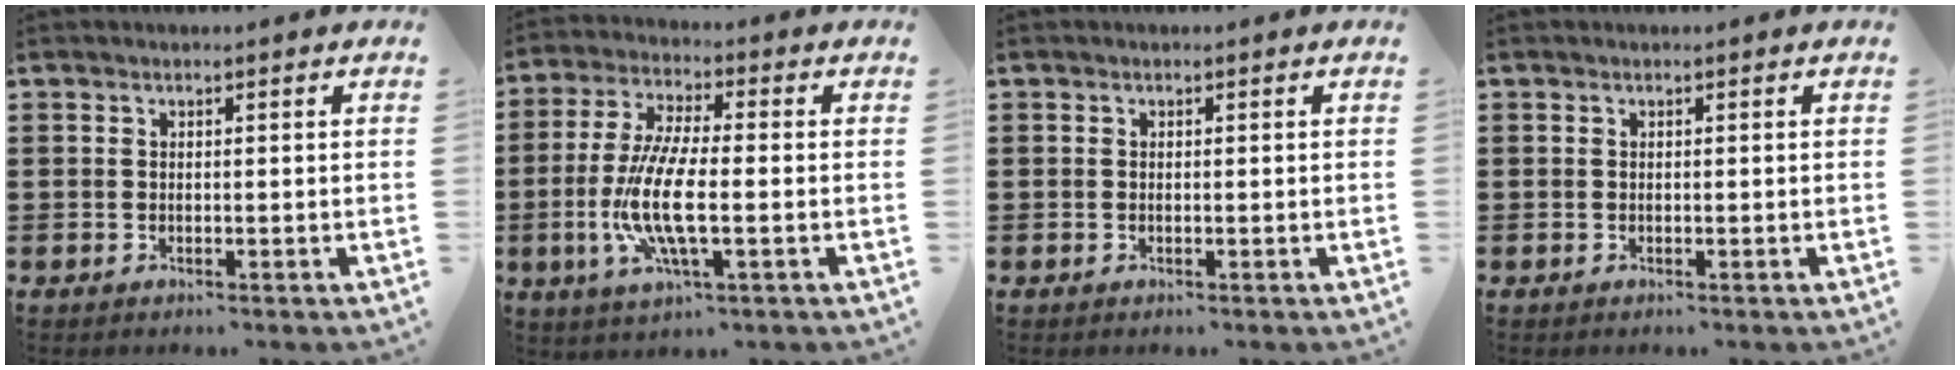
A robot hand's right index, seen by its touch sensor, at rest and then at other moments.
{"total": 10.3, "force": [-2.4, 2.9, 9.6], "torque": [-0.223, -0.020, -0.054]}
{"total": 0.0}
{"total": 0.0}